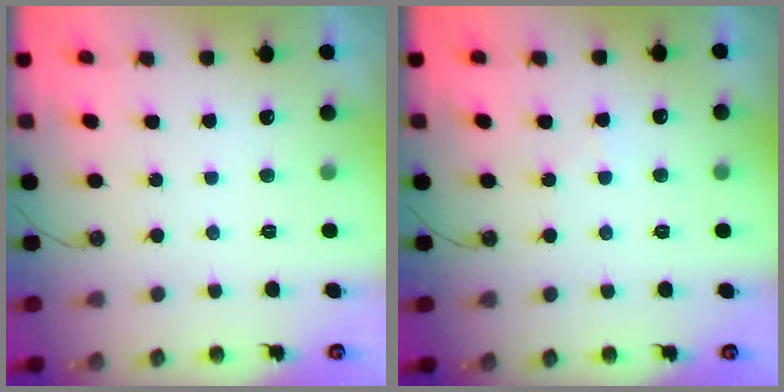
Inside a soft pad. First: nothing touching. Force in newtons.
{"total": 3.5, "press": 3.5, "slide": 0.5}